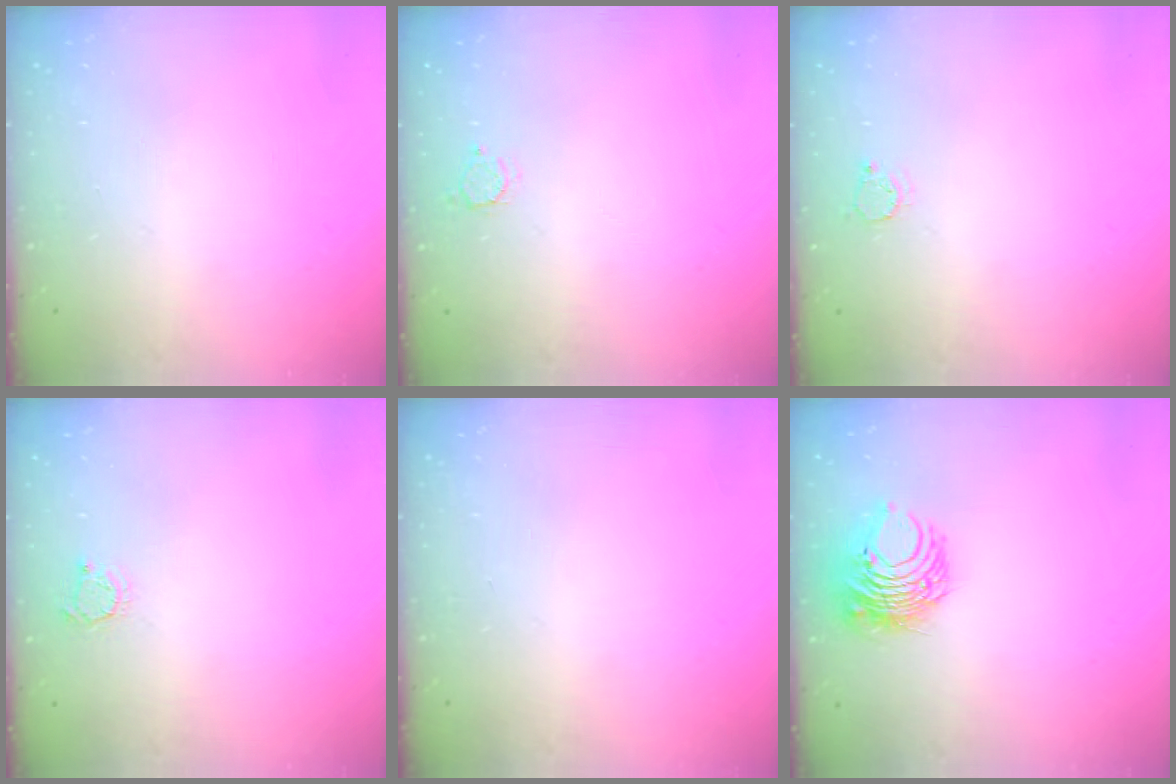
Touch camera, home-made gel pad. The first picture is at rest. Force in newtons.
{"total": 2.4, "press": 2.4, "slide": 0.3}
{"total": 2.6, "press": 2.6, "slide": 0.3}
{"total": 2.6, "press": 2.6, "slide": 0.4}
{"total": 0.0}
{"total": 8.8, "press": 8.8, "slide": 0.8}